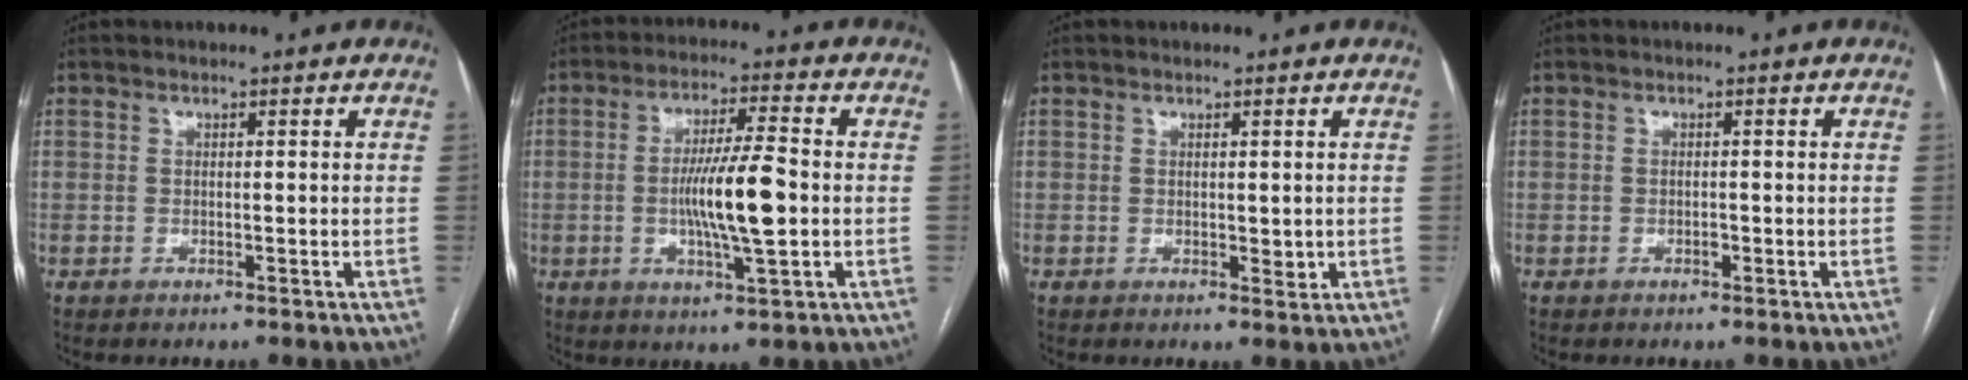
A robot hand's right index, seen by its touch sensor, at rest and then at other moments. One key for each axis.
{"total": 10.3, "fx": -1.2, "fy": 0.9, "fz": 10.1, "tx": -0.184, "ty": -0.003, "tz": -0.024}
{"total": 1.4, "fx": 0.0, "fy": 0.7, "fz": 1.2, "tx": -0.015, "ty": -0.005, "tz": 0.004}
{"total": 0.7, "fx": -0.3, "fy": 0.3, "fz": 0.5, "tx": -0.014, "ty": 0.000, "tz": -0.005}